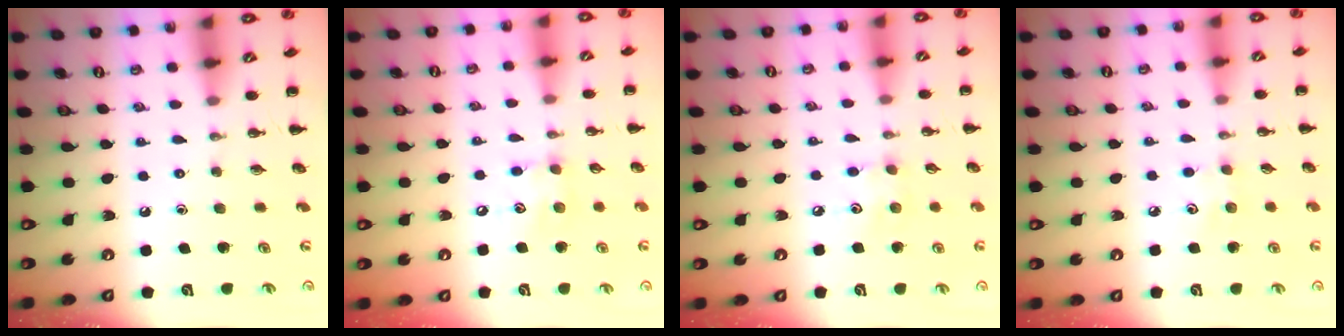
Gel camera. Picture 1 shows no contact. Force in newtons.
{"total": 6.1, "press": 6.1, "slide": 0.6}
{"total": 4.6, "press": 4.6, "slide": 0.8}
{"total": 4.8, "press": 4.7, "slide": 1.0}